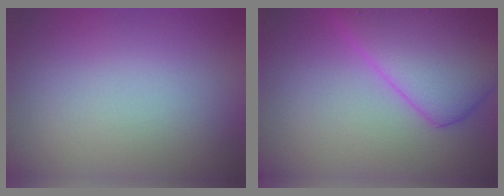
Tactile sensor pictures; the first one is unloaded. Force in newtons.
{"total": 6.4, "press": 6.4, "slide": 0.2}